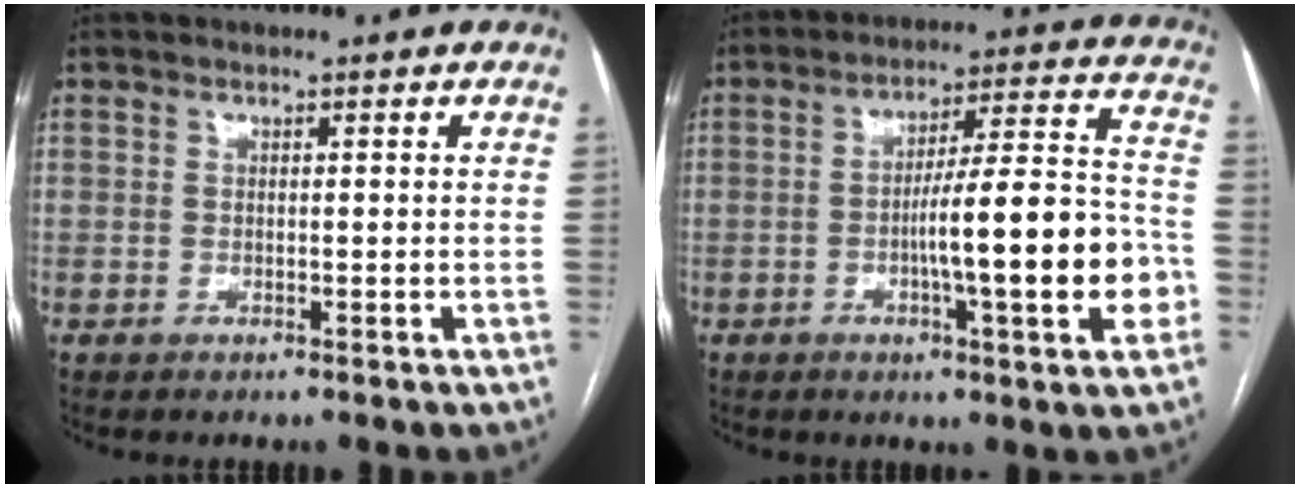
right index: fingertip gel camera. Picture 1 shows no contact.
{"total": 15.8, "force": [-3.8, 1.3, 15.3], "torque": [-0.230, 0.013, -0.055]}